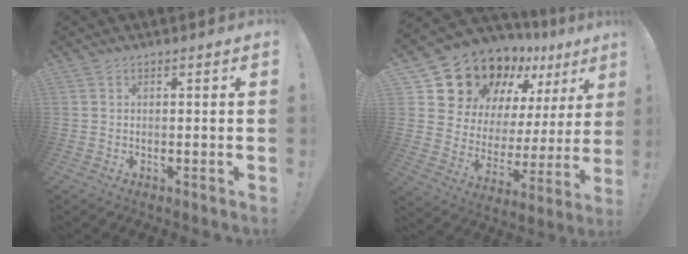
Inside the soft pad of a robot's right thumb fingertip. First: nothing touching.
{"total": 17.3, "force": [13.4, 9.2, 5.9], "torque": [-0.096, -0.105, 0.261]}